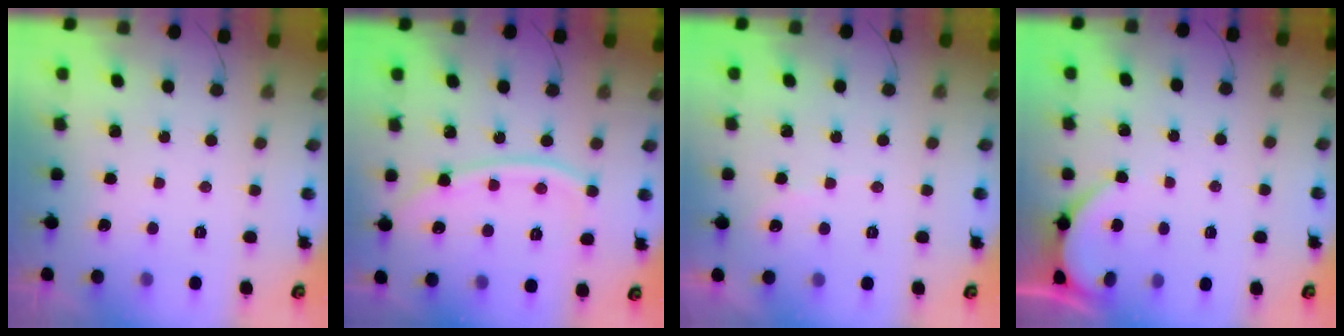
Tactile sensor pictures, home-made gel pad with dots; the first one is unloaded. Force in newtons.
{"total": 12.2, "press": 12.1, "slide": 1.5}
{"total": 2.8, "press": 2.8, "slide": 0.5}
{"total": 2.7, "press": 2.7, "slide": 0.1}